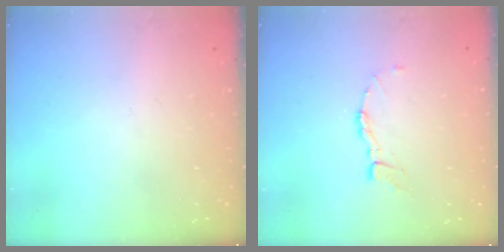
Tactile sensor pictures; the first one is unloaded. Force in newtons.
{"total": 6.4, "press": 6.4, "slide": 0.4}